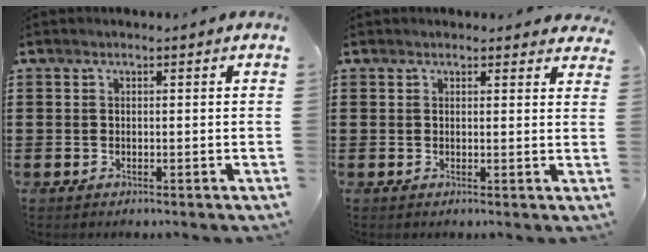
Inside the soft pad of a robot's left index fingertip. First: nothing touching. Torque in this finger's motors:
{"motor_torque": [1.11, 1.03, 0.11, 0.00]}